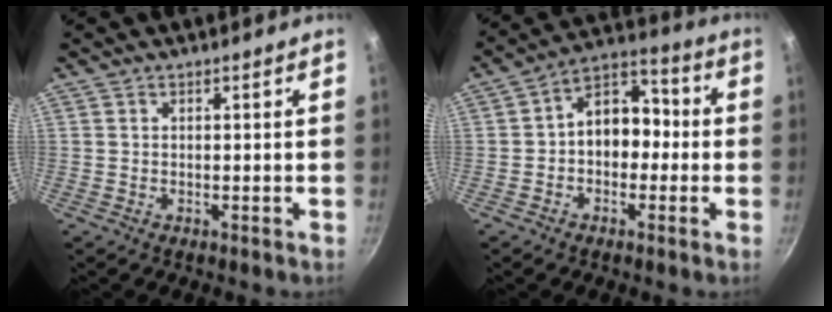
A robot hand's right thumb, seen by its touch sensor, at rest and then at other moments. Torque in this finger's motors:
{"motor_torque": [-0.41, 0.69, 0.11, 0.10, 0.07]}